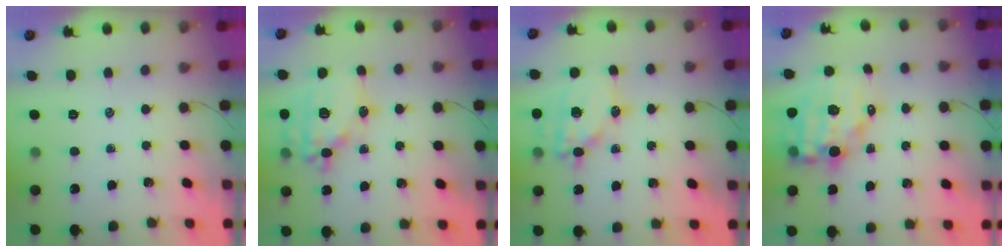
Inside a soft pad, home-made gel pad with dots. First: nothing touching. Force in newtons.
{"total": 18.1, "press": 17.8, "slide": 3.2}
{"total": 15.9, "press": 15.5, "slide": 3.4}
{"total": 11.2, "press": 10.7, "slide": 3.3}